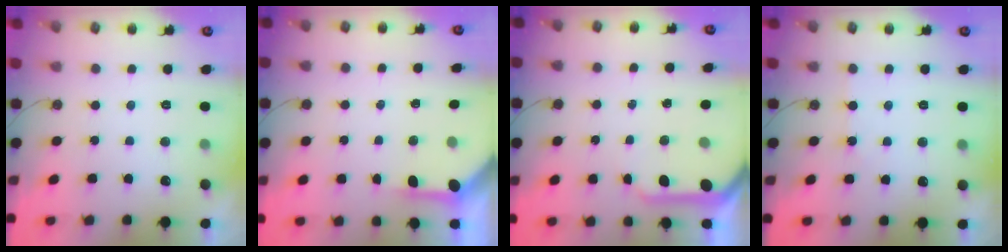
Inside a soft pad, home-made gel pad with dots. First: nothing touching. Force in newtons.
{"total": 3.9, "press": 3.9, "slide": 0.4}
{"total": 7.2, "press": 7.2, "slide": 0.7}
{"total": 2.7, "press": 2.7, "slide": 0.5}